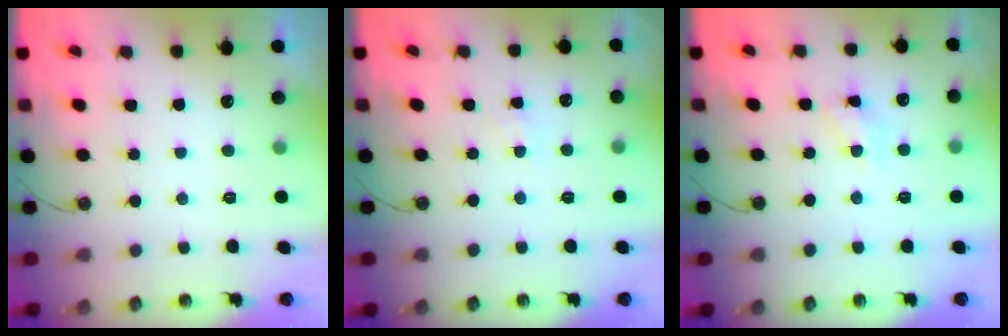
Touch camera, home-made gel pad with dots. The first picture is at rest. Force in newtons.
{"total": 1.5, "press": 1.5, "slide": 0.3}
{"total": 5.8, "press": 5.8, "slide": 0.4}